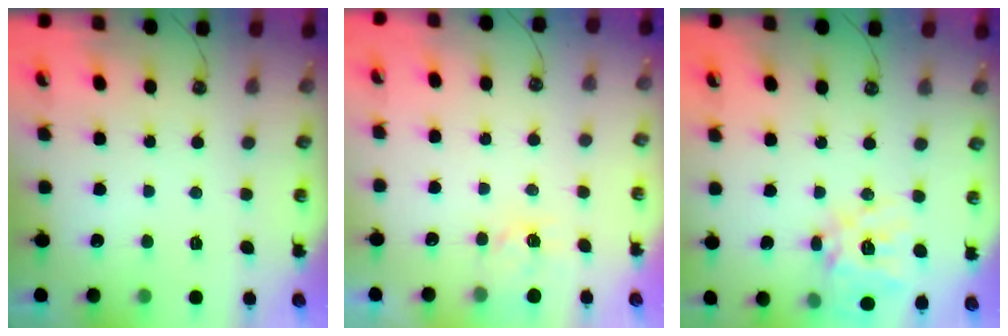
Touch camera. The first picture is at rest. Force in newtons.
{"total": 5.6, "press": 5.6, "slide": 0.3}
{"total": 16.3, "press": 16.2, "slide": 2.2}